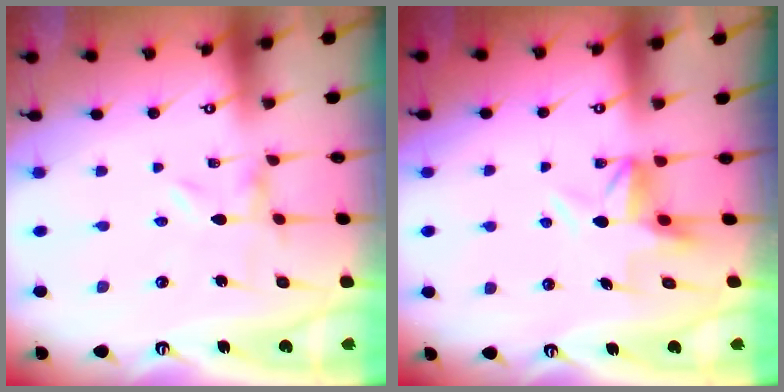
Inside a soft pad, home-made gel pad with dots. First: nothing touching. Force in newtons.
{"total": 5.2, "press": 5.2, "slide": 0.2}